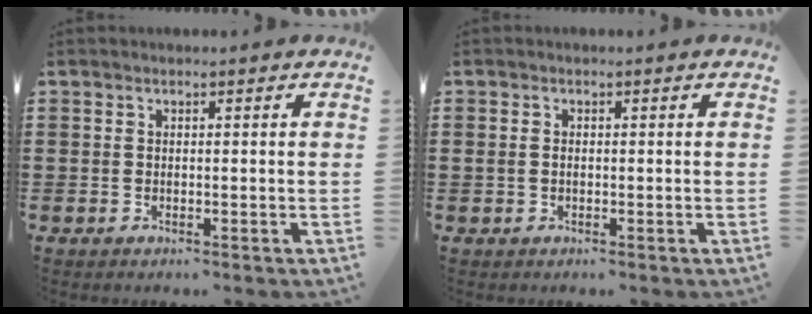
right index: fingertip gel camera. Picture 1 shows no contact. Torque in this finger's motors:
{"motor_torque": [-0.58, 1.10, -0.05, -0.01]}